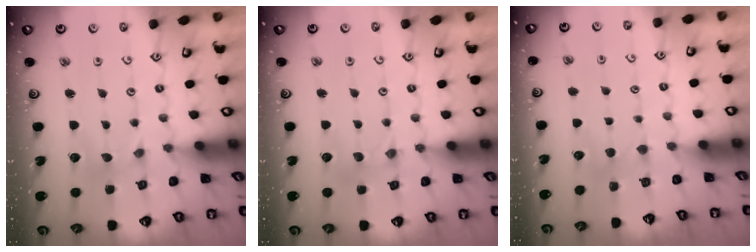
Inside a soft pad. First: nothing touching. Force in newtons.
{"total": 1.9, "press": 1.9, "slide": 0.3}
{"total": 3.3, "press": 3.2, "slide": 0.5}